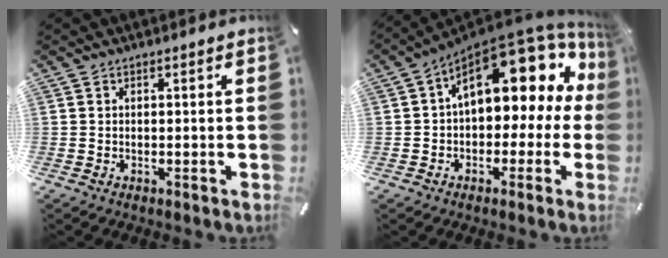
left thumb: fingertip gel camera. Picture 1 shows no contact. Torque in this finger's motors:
{"motor_torque": [1.97, 3.04, 1.63, -1.14, 0.25]}